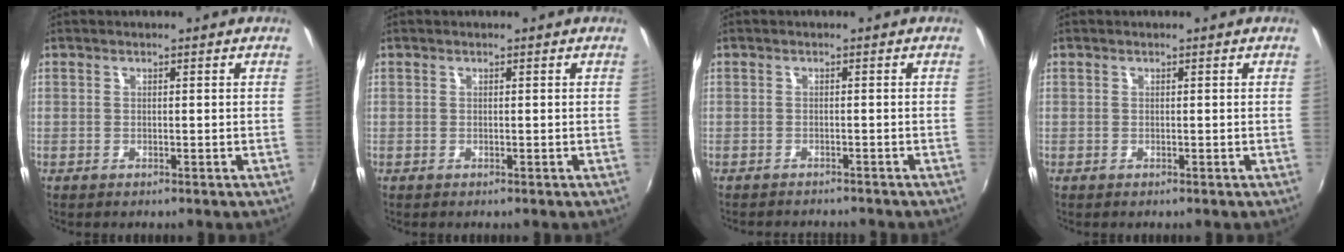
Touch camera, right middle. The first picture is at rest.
{"total": 0.0}
{"total": 3.9, "force": [-3.7, 0.5, 1.1], "torque": [-0.030, -0.010, -0.053]}
{"total": 0.0}